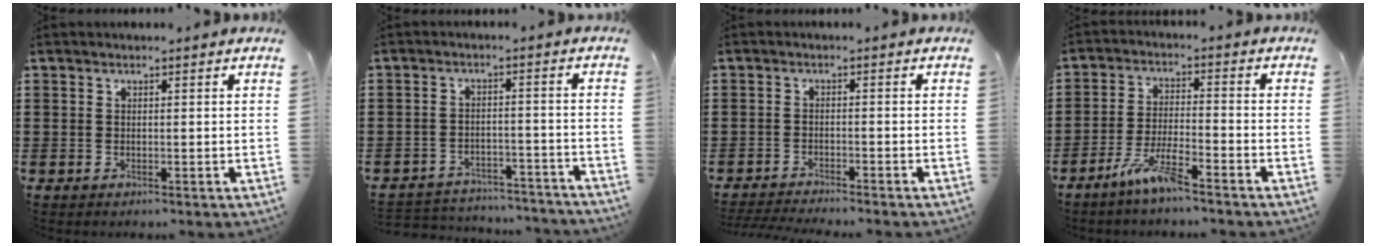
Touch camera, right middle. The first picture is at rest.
{"total": 3.8, "force": [-3.8, 0.4, 0.2], "torque": [-0.007, 0.006, -0.081]}
{"total": 2.0, "force": [-2.0, -0.3, 0.4], "torque": [-0.007, 0.000, -0.039]}
{"total": 6.4, "force": [-4.8, 0.6, 4.2], "torque": [-0.093, -0.007, -0.090]}